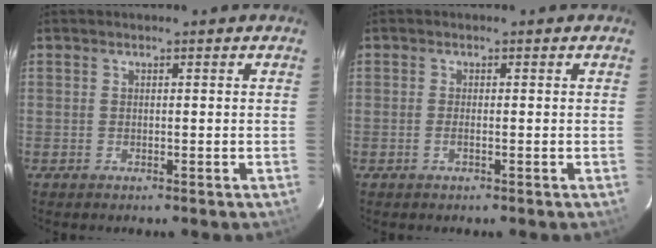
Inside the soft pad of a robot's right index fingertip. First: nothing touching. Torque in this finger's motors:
{"motor_torque": [-0.10, 0.08, -0.03, 0.00]}